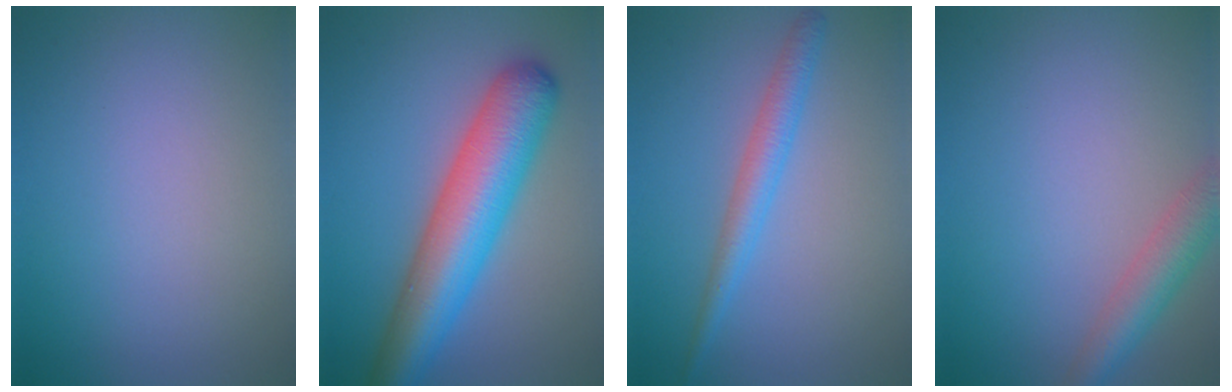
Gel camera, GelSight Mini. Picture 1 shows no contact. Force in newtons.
{"total": 9.1, "press": 9.1, "slide": 0.4}
{"total": 2.6, "press": 2.6, "slide": 0.0}
{"total": 3.8, "press": 3.8, "slide": 0.2}